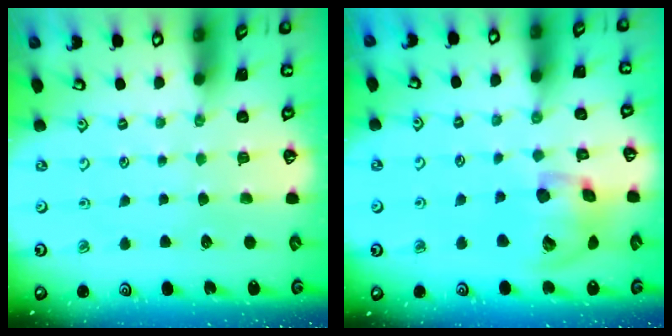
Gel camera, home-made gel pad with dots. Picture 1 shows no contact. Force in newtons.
{"total": 15.5, "press": 15.3, "slide": 2.5}